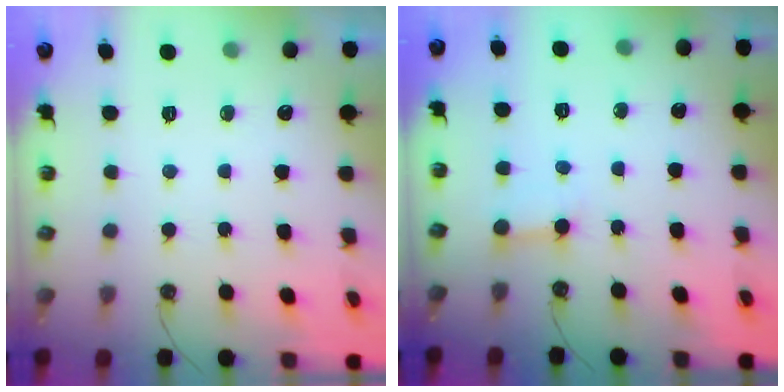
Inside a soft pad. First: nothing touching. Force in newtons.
{"total": 3.1, "press": 3.0, "slide": 0.3}